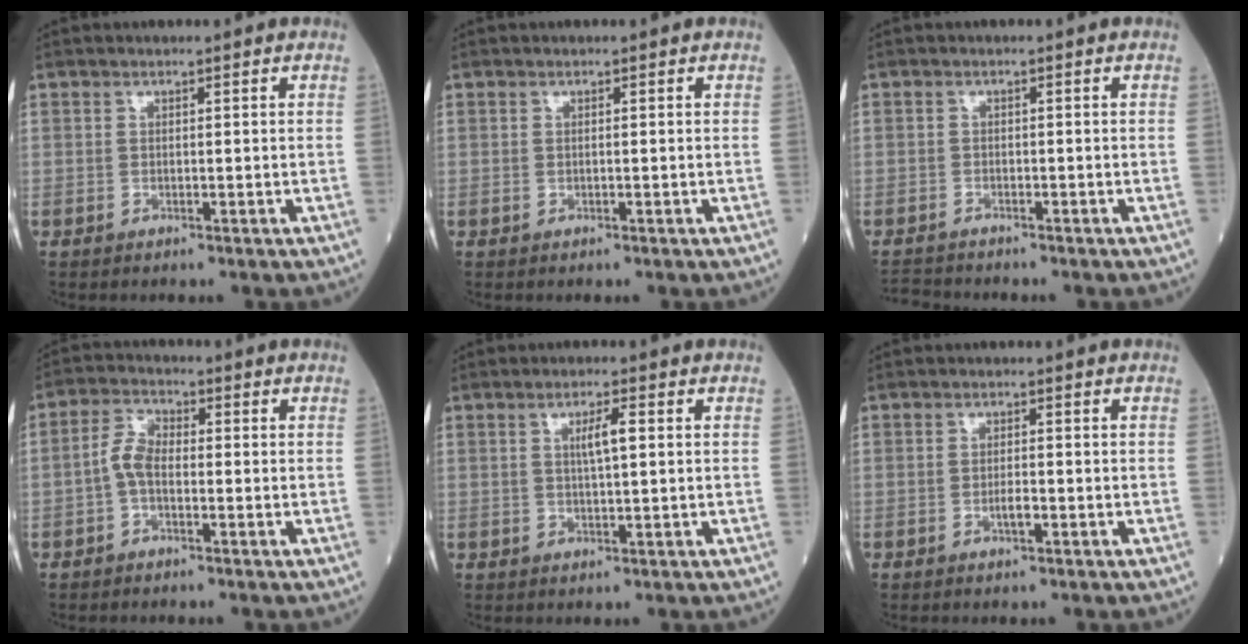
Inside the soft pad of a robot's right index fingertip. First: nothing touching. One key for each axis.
{"total": 0.0}
{"total": 3.1, "fx": -3.1, "fy": 0.5, "fz": -0.3, "tx": 0.004, "ty": -0.013, "tz": -0.058}
{"total": 4.1, "fx": -1.0, "fy": 2.0, "fz": 3.4, "tx": -0.069, "ty": 0.009, "tz": -0.026}
{"total": 3.4, "fx": 0.8, "fy": 0.4, "fz": 3.3, "tx": -0.059, "ty": 0.001, "tz": 0.013}
{"total": 1.7, "fx": -0.7, "fy": 0.4, "fz": 1.5, "tx": -0.025, "ty": 0.000, "tz": -0.012}